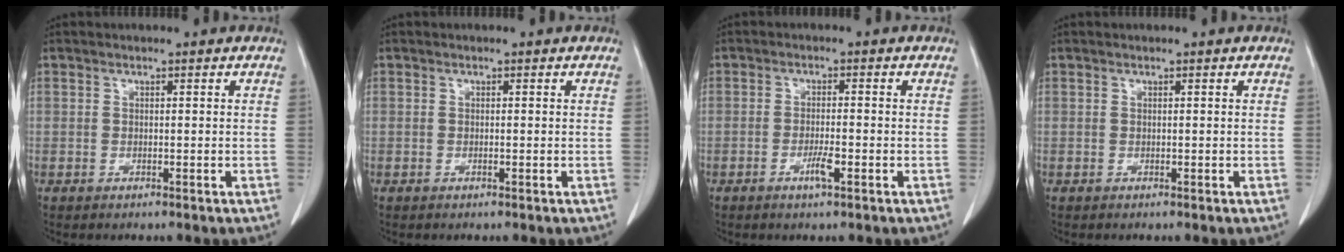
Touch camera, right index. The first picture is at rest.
{"total": 0.0}
{"total": 3.1, "force": [-1.5, 0.3, 2.7], "torque": [-0.050, -0.001, -0.027]}
{"total": 0.0}